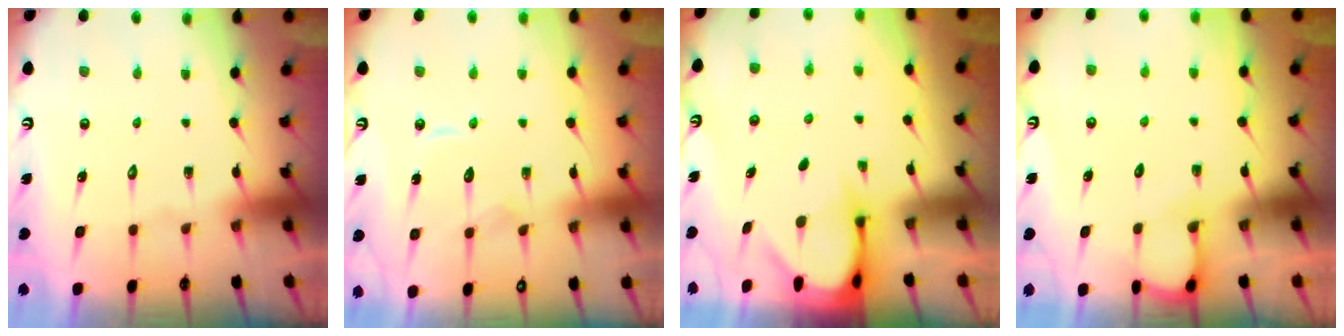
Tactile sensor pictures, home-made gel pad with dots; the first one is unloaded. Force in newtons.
{"total": 8.5, "press": 8.5, "slide": 0.7}
{"total": 3.2, "press": 3.2, "slide": 0.3}
{"total": 2.6, "press": 2.6, "slide": 0.3}